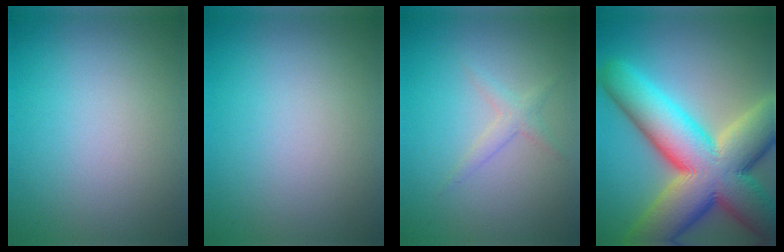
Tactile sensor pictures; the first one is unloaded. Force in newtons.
{"total": 0.0}
{"total": 1.4, "press": 1.4, "slide": 0.0}
{"total": 16.0, "press": 16.0, "slide": 1.2}